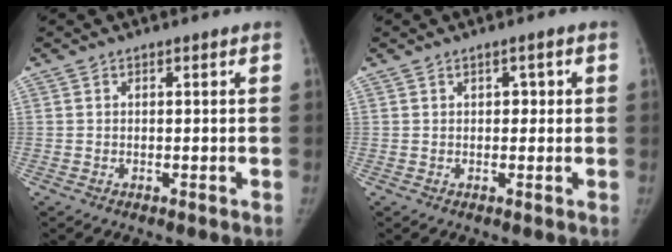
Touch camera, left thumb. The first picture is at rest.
{"total": 1.9, "force": [0.3, 1.3, 1.4], "torque": [-0.003, 0.003, 0.001]}